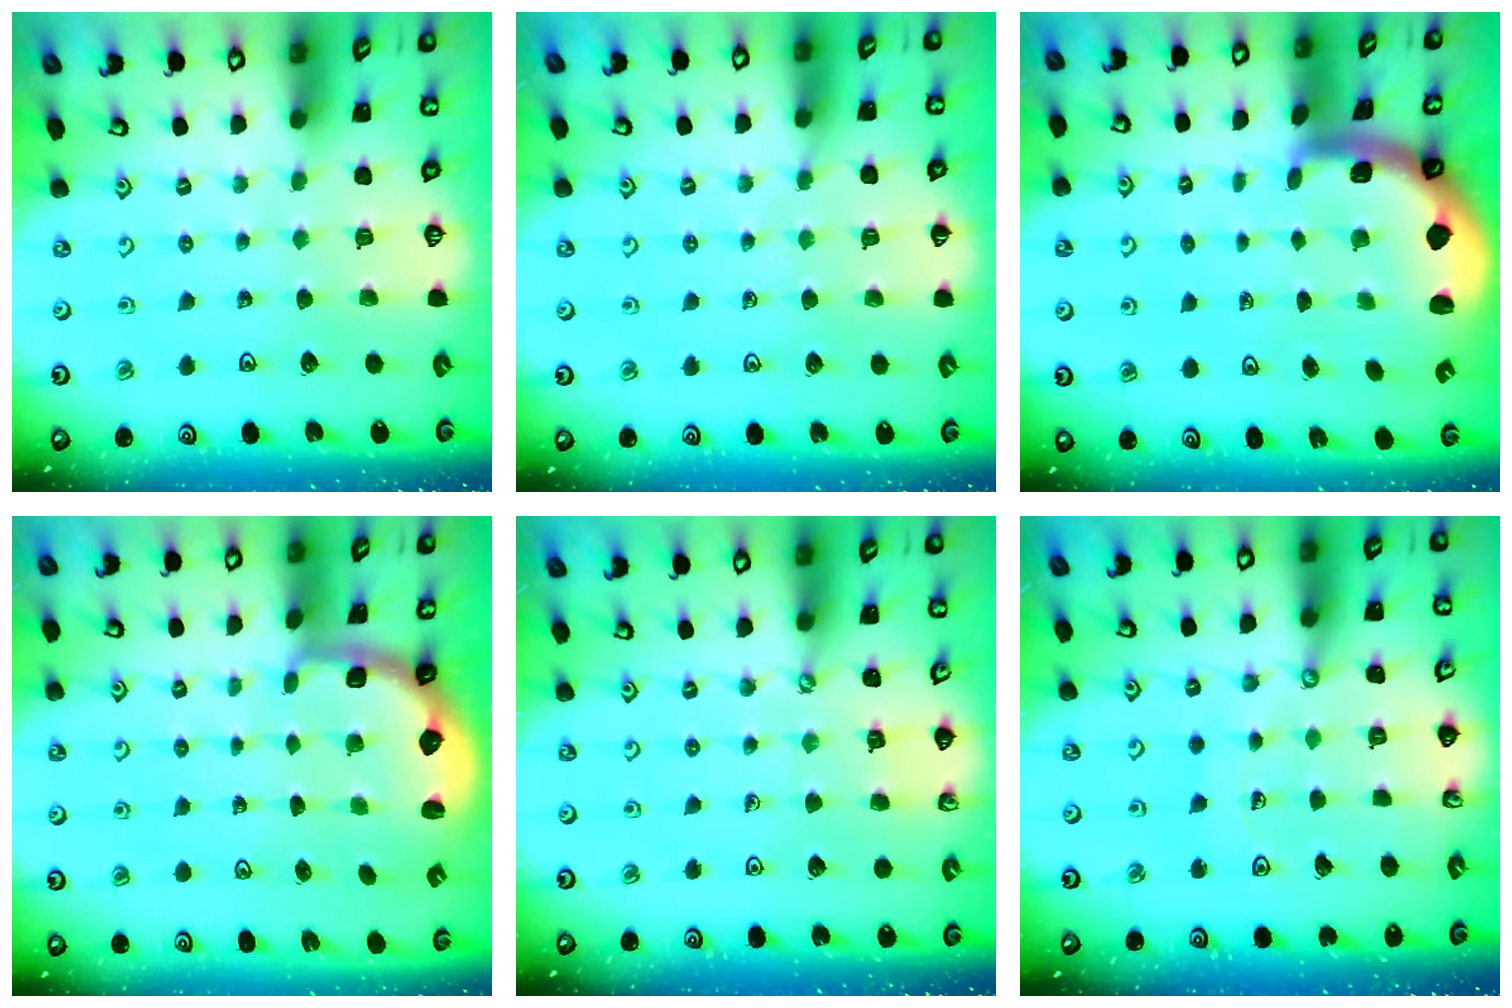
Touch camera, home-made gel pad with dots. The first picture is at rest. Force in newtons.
{"total": 4.4, "press": 4.4, "slide": 0.5}
{"total": 2.6, "press": 2.6, "slide": 0.6}
{"total": 2.6, "press": 2.0, "slide": 1.7}
{"total": 2.3, "press": 2.2, "slide": 0.3}
{"total": 10.5, "press": 10.4, "slide": 1.3}